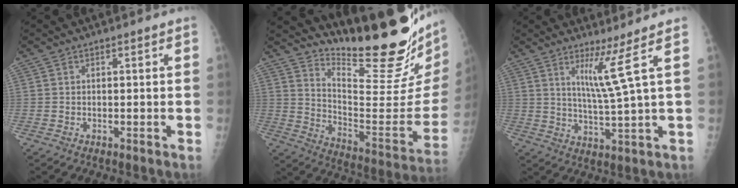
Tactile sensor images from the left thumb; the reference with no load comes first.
{"total": 27.9, "force": [22.1, 5.1, 16.3], "torque": [-0.217, -0.177, 0.315]}
{"total": 6.2, "force": [3.2, -2.0, 5.0], "torque": [-0.100, -0.046, 0.068]}